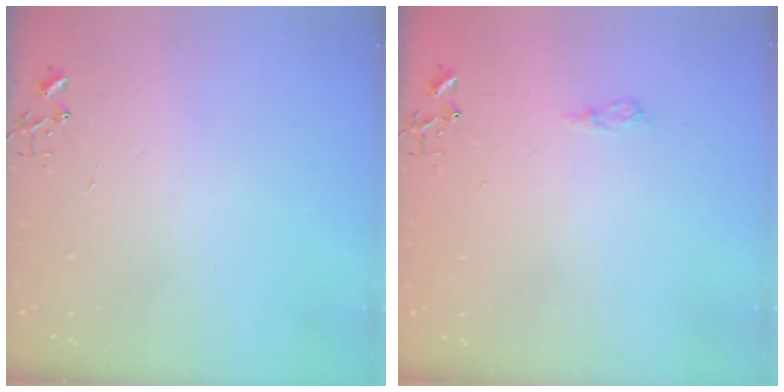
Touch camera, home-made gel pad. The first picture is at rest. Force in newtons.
{"total": 7.0, "press": 7.0, "slide": 0.8}